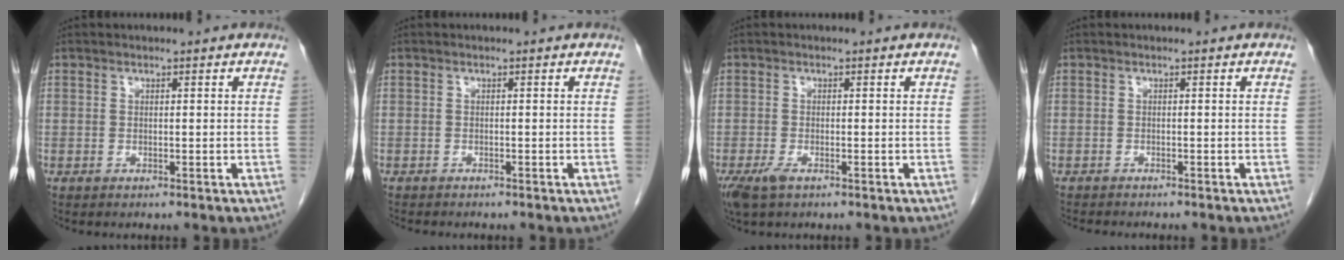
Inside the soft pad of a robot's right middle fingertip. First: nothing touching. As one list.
[{"total": 3.6, "force": [-3.1, 0.9, 1.5], "torque": [-0.025, -0.008, -0.039]}, {"total": 3.1, "force": [-1.8, 1.1, 2.2], "torque": [-0.055, -0.007, -0.031]}, {"total": 3.8, "force": [-3.4, 0.5, 1.4], "torque": [-0.022, -0.008, -0.049]}]